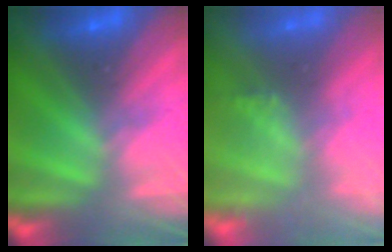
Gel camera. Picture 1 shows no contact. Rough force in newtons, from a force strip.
{"total": 1.7}